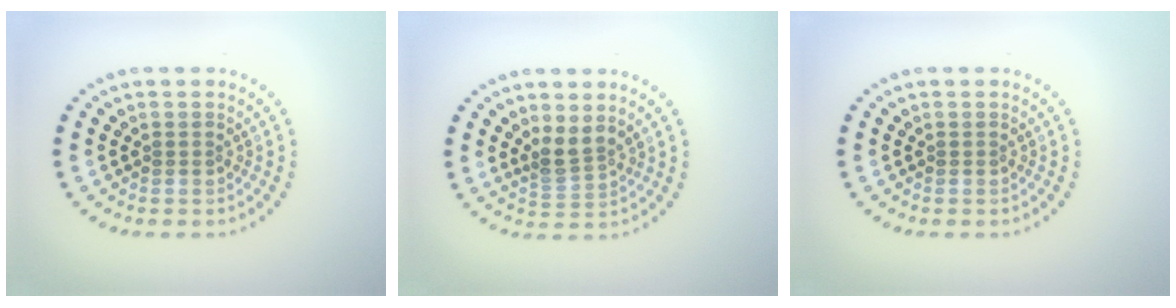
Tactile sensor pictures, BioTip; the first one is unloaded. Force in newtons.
{"total": 2.3, "press": 1.8, "slide": 1.5}
{"total": 0.0}